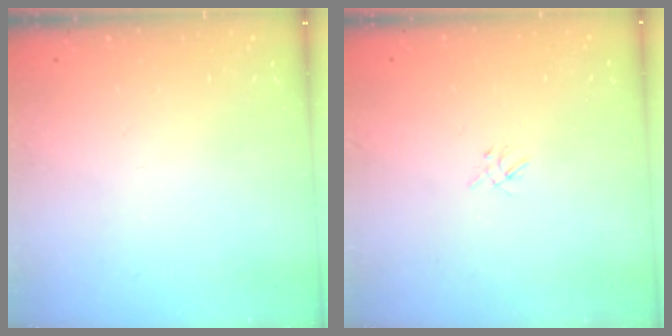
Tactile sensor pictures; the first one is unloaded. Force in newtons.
{"total": 2.0, "press": 2.0, "slide": 0.4}